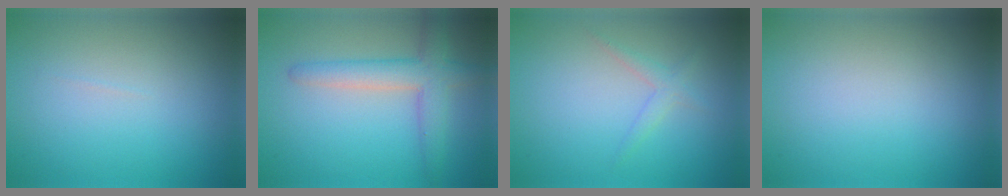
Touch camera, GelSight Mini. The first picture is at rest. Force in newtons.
{"total": 4.3, "press": 4.3, "slide": 0.1}
{"total": 1.3, "press": 1.3, "slide": 0.1}
{"total": 0.0}